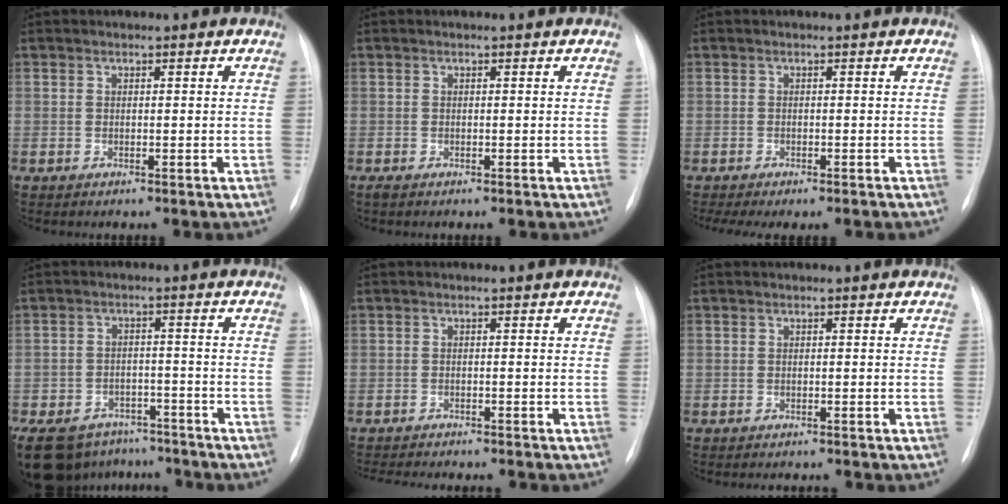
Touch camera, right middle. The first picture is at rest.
{"total": 0.6, "force": [-0.4, 0.2, 0.4], "torque": [-0.007, -0.001, -0.005]}
{"total": 6.6, "force": [-5.4, 1.5, 3.4], "torque": [-0.045, -0.001, -0.073]}
{"total": 16.7, "force": [-12.6, 9.0, 6.2], "torque": [-0.164, -0.006, -0.176]}
{"total": 9.5, "force": [-8.6, 1.5, 3.8], "torque": [-0.050, -0.010, -0.112]}
{"total": 2.0, "force": [-1.8, 0.5, 0.5], "torque": [-0.008, -0.006, -0.018]}